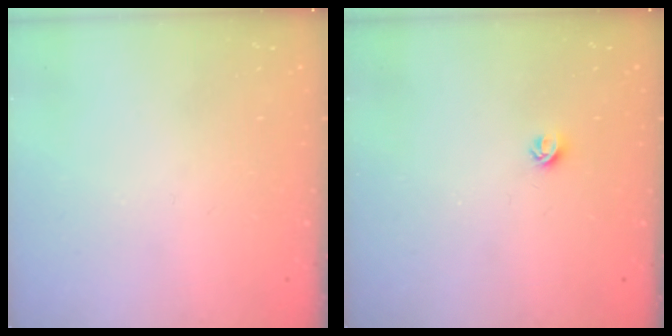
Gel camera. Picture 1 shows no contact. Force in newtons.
{"total": 5.0, "press": 4.9, "slide": 0.7}